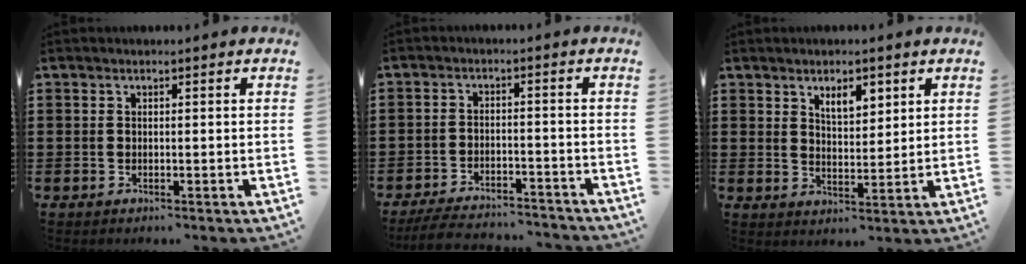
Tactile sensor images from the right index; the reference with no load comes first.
{"total": 5.1, "force": [-4.9, 0.5, 1.1], "torque": [-0.026, 0.001, -0.099]}
{"total": 4.3, "force": [2.7, 1.9, 2.7], "torque": [-0.043, 0.002, 0.045]}